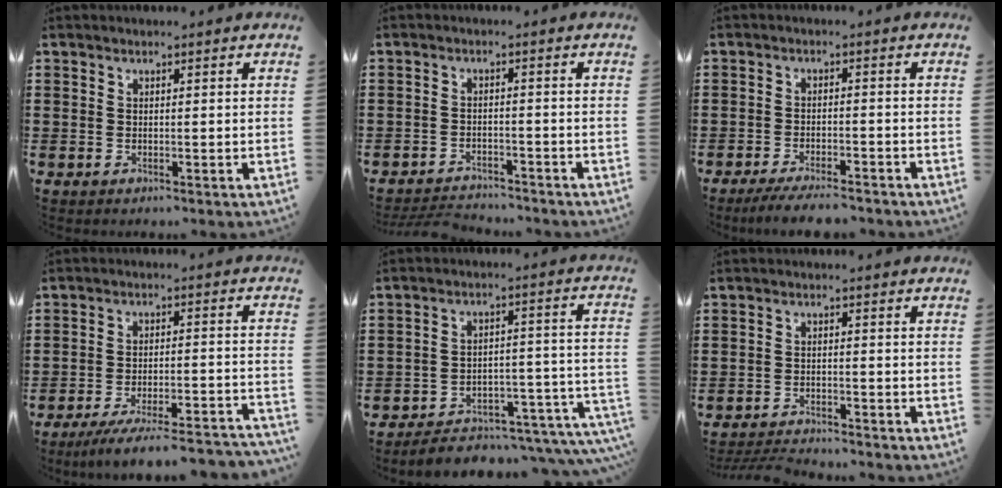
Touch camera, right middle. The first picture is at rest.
{"total": 3.2, "force": [-3.1, 0.3, 0.4], "torque": [-0.011, -0.002, -0.065]}
{"total": 4.0, "force": [-3.7, 0.2, 1.6], "torque": [-0.033, -0.007, -0.071]}
{"total": 6.6, "force": [-5.8, -0.1, 3.0], "torque": [-0.049, -0.009, -0.108]}
{"total": 4.4, "force": [-3.9, 1.3, 1.5], "torque": [-0.028, -0.004, -0.078]}
{"total": 3.0, "force": [-3.0, 0.1, 0.6], "torque": [-0.020, -0.004, -0.063]}